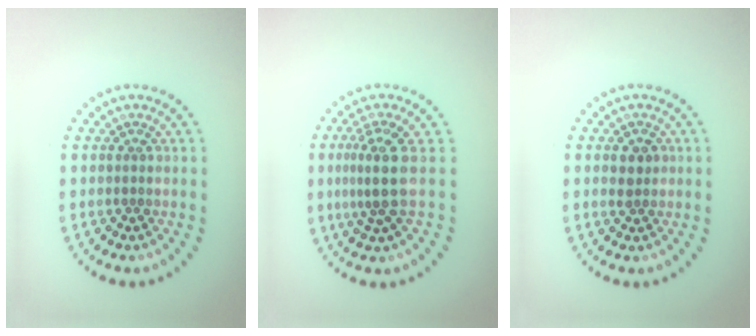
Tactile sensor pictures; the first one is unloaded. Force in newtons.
{"total": 3.1, "press": 2.3, "slide": 2.1}
{"total": 1.6, "press": 1.6, "slide": 0.1}